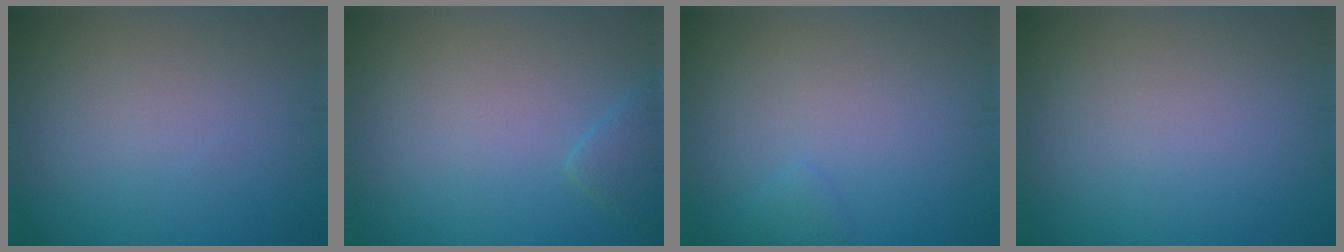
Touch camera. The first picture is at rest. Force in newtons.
{"total": 1.5, "press": 1.5, "slide": 0.1}
{"total": 0.7, "press": 0.7, "slide": 0.0}
{"total": 0.0}